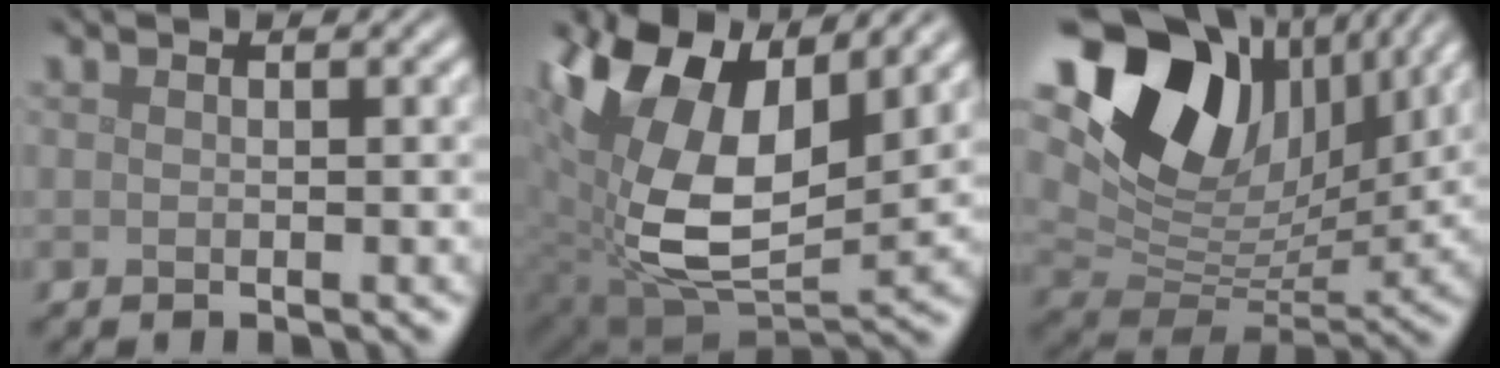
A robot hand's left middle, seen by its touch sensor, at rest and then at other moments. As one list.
[{"total": 14.4, "force": [5.5, 8.2, 10.4], "torque": [-0.221, 0.001, 0.114]}, {"total": 16.6, "force": [7.7, 10.4, 10.3], "torque": [-0.214, 0.020, 0.148]}]